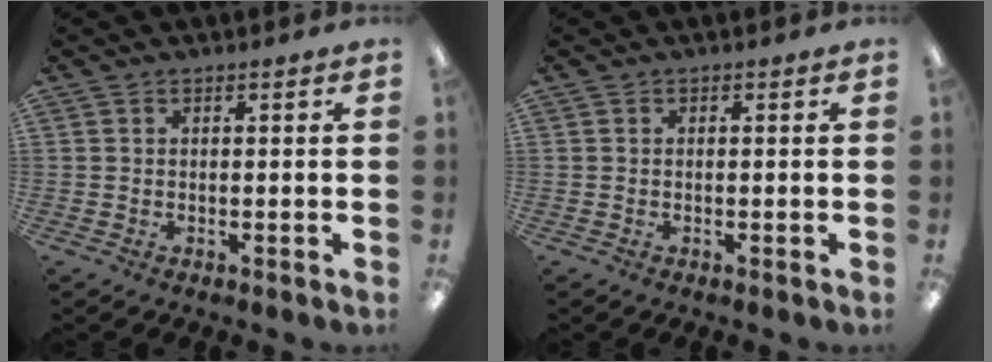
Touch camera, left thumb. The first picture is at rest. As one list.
[{"total": 0.0}]